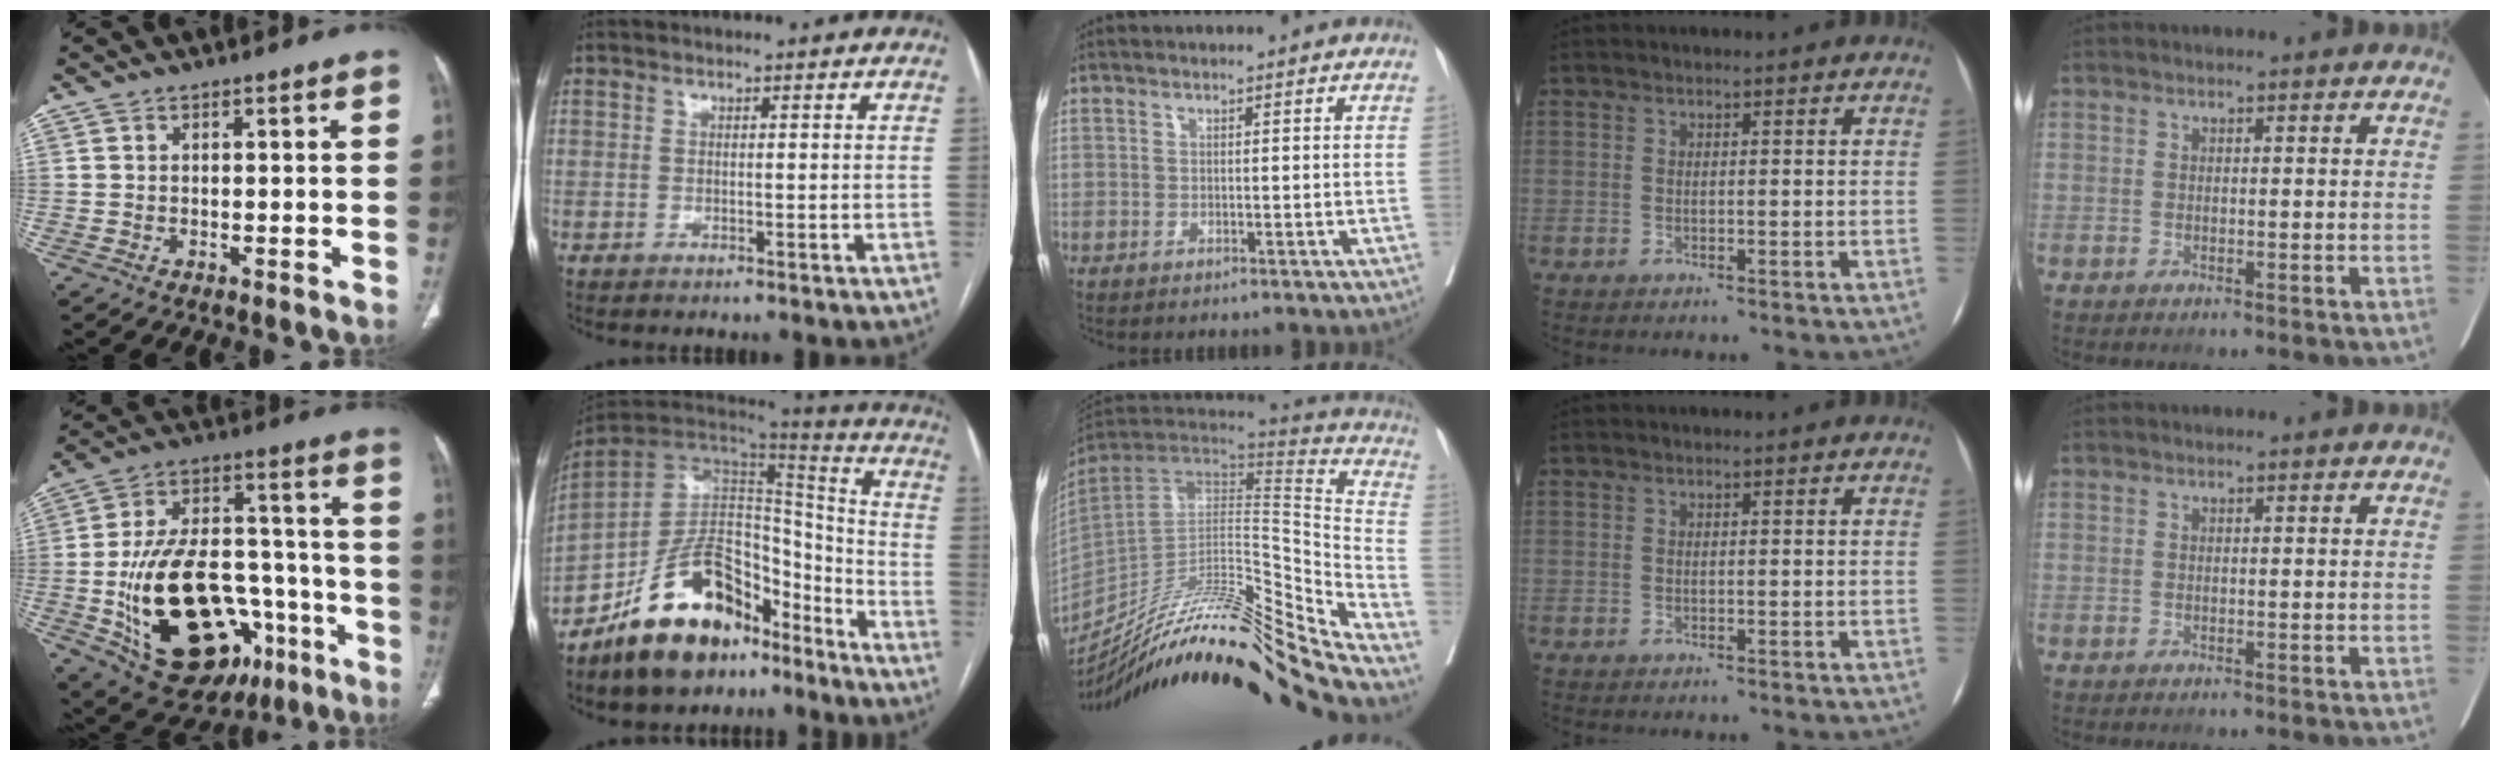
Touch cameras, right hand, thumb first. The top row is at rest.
{"thumb": {"total": 29.6, "force": [-10.1, 17.0, 22.0], "torque": [-0.382, 0.043, -0.138]}, "index": {"total": 18.3, "force": [-12.4, 9.2, 9.9], "torque": [-0.167, 0.042, -0.209]}, "middle": {"total": 29.3, "force": [-23.9, -0.6, 16.8], "torque": [-0.223, -0.043, -0.373]}}